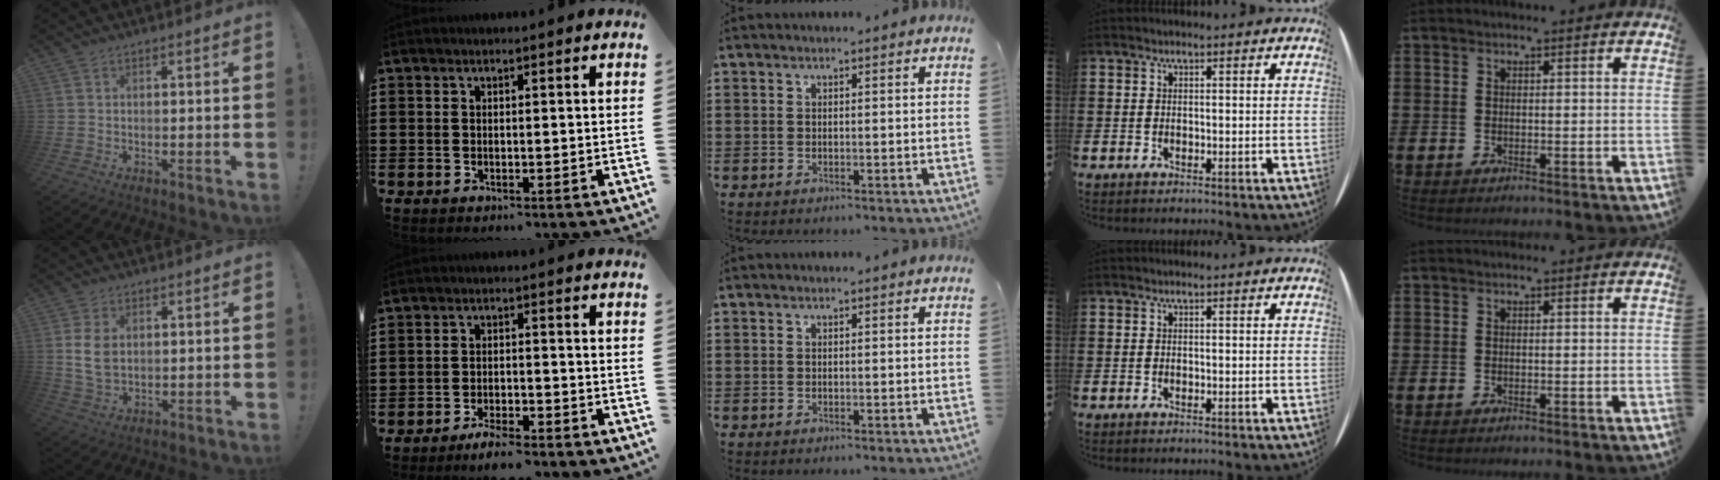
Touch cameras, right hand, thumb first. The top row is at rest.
{"thumb": {"total": 6.7, "force": [1.4, 4.3, 4.9], "torque": [-0.079, -0.003, 0.024]}, "index": {"total": 3.5, "force": [-3.3, 0.3, 1.0], "torque": [-0.021, 0.006, -0.067]}}